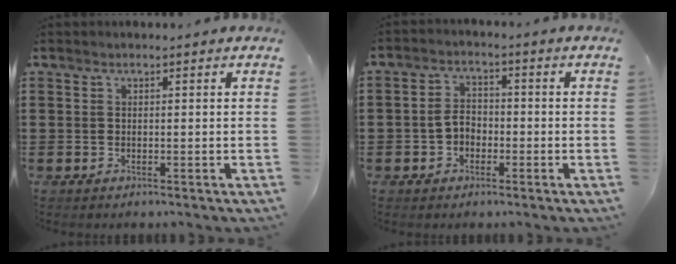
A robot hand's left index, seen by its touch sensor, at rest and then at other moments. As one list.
[{"total": 3.6, "force": [-1.1, 2.6, 2.2], "torque": [-0.053, 0.004, -0.026]}]